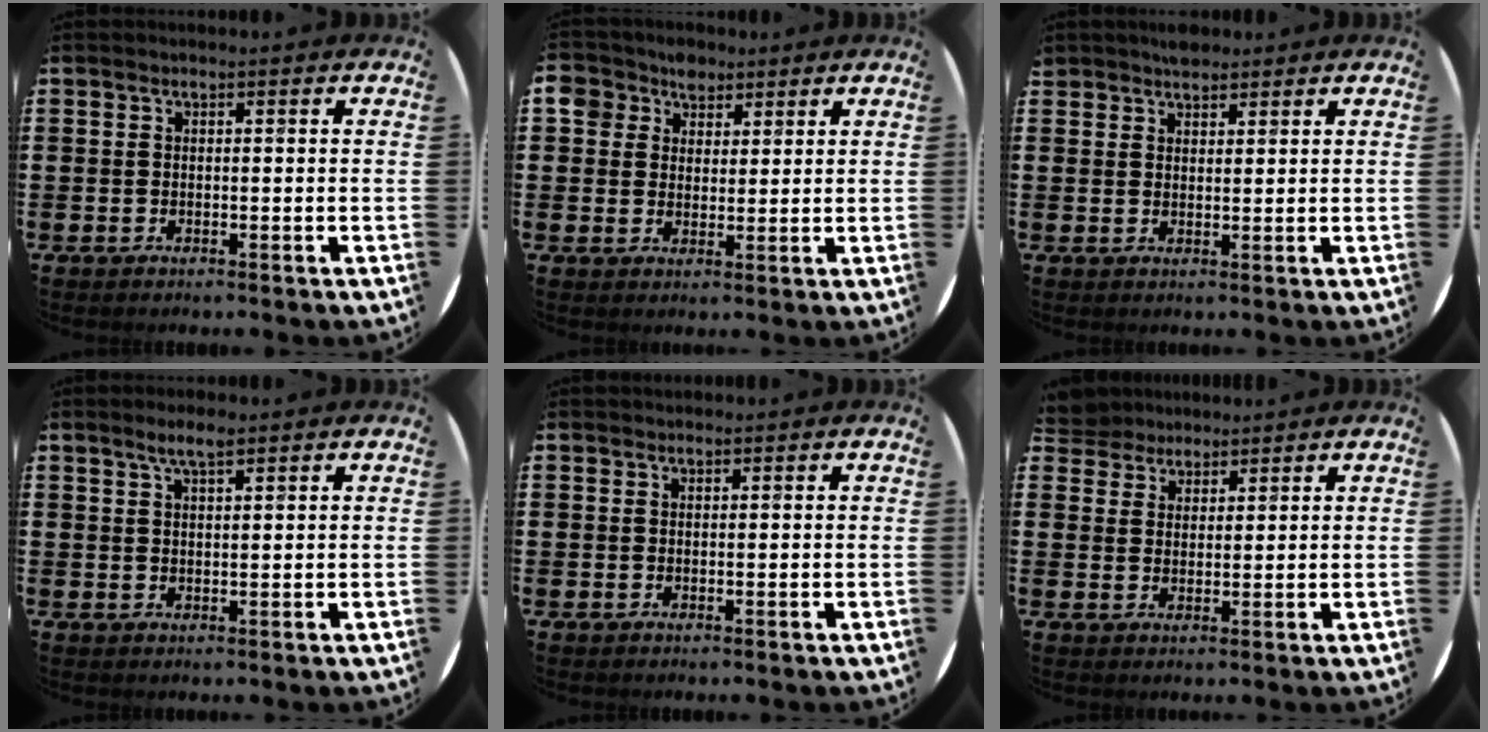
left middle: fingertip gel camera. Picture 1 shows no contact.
{"total": 4.9, "force": [3.2, 3.6, 0.6], "torque": [-0.026, 0.009, 0.058]}
{"total": 2.2, "force": [2.0, 0.8, 0.0], "torque": [0.004, 0.002, 0.039]}
{"total": 3.1, "force": [2.3, 0.6, 2.0], "torque": [-0.035, 0.002, 0.040]}
{"total": 0.7, "force": [0.6, 0.3, -0.2], "torque": [0.010, 0.001, 0.009]}
{"total": 4.2, "force": [4.0, 1.3, -0.3], "torque": [-0.010, -0.005, 0.079]}